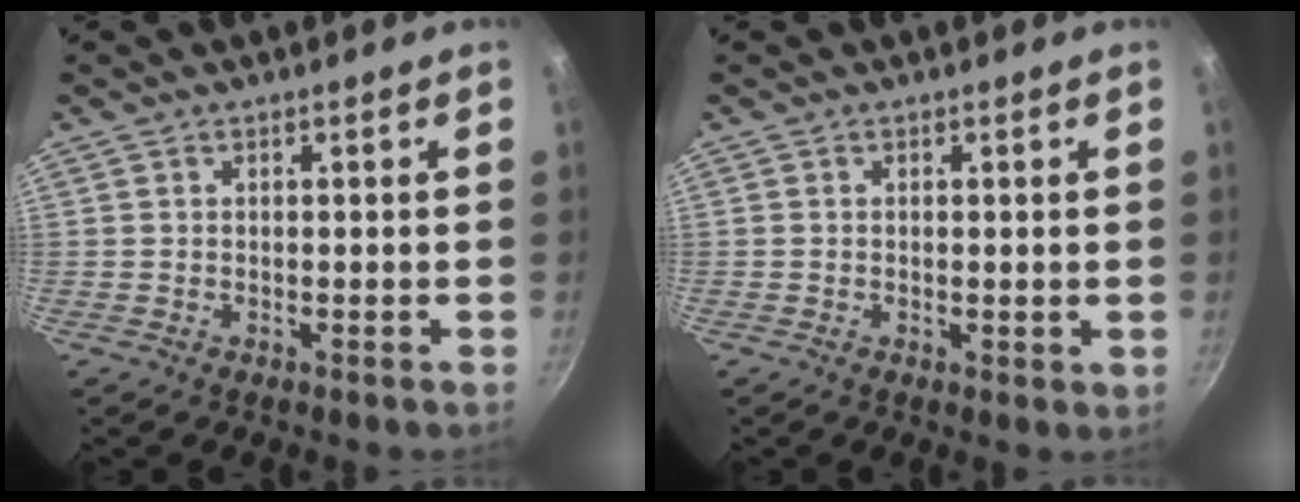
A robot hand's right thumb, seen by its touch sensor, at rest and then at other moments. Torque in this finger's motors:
{"motor_torque": [-0.36, -0.24, -0.08, -0.09, -0.01]}